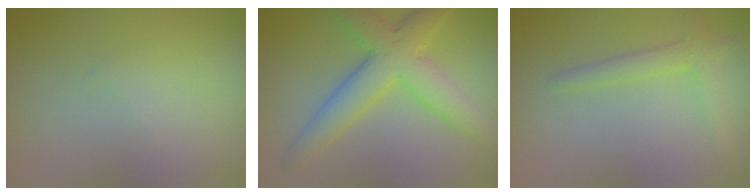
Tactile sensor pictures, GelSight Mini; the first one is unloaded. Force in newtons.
{"total": 6.3, "press": 6.3, "slide": 0.1}
{"total": 2.2, "press": 2.2, "slide": 0.1}